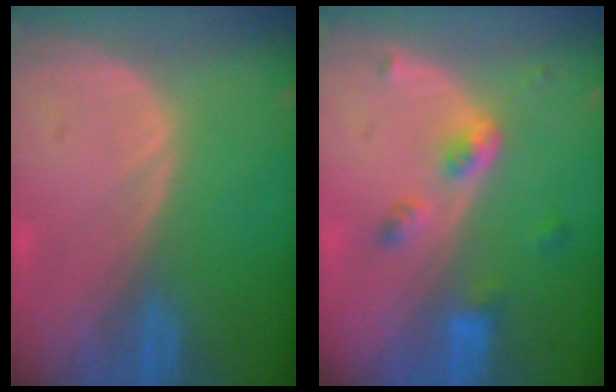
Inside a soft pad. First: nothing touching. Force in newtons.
{"total": 4.4, "press": 4.0, "slide": 1.9}